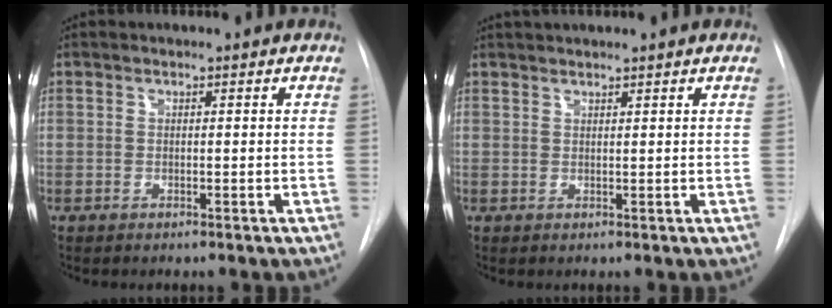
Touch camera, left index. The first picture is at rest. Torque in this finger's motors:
{"motor_torque": [0.73, -1.18, 0.01, 0.08]}